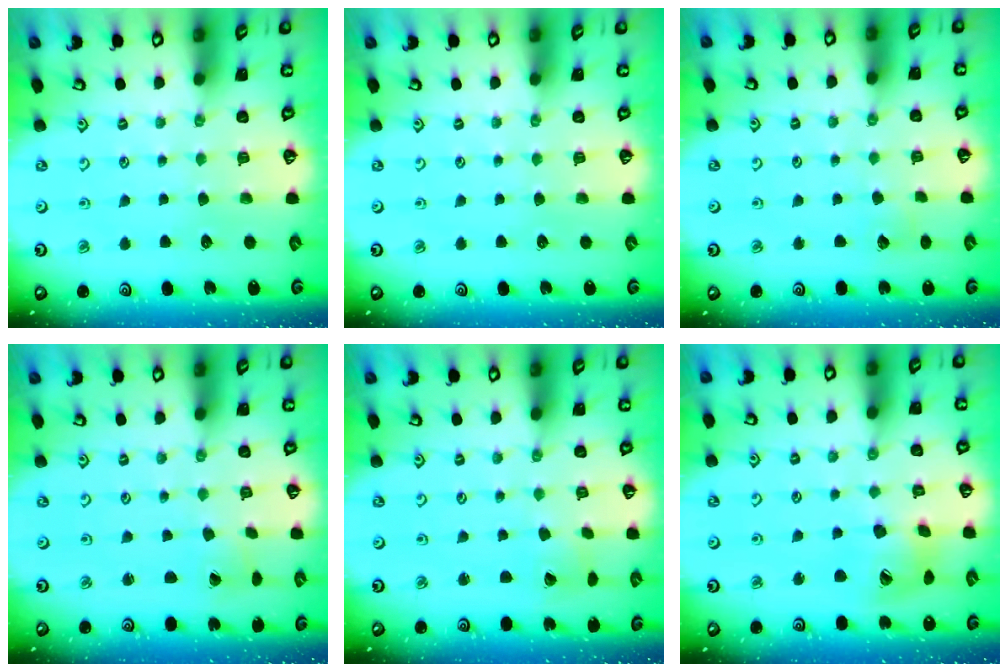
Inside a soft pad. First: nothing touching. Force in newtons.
{"total": 0.0}
{"total": 2.9, "press": 2.9, "slide": 0.3}
{"total": 0.7, "press": 0.7, "slide": 0.0}
{"total": 1.8, "press": 1.8, "slide": 0.2}
{"total": 14.8, "press": 14.6, "slide": 2.2}